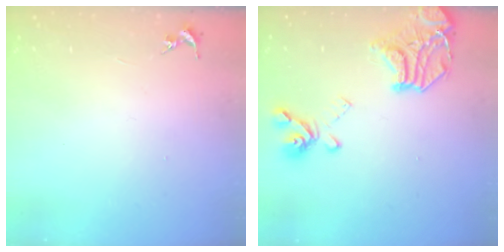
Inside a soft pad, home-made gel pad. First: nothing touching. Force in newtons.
{"total": 18.3, "press": 18.1, "slide": 2.4}